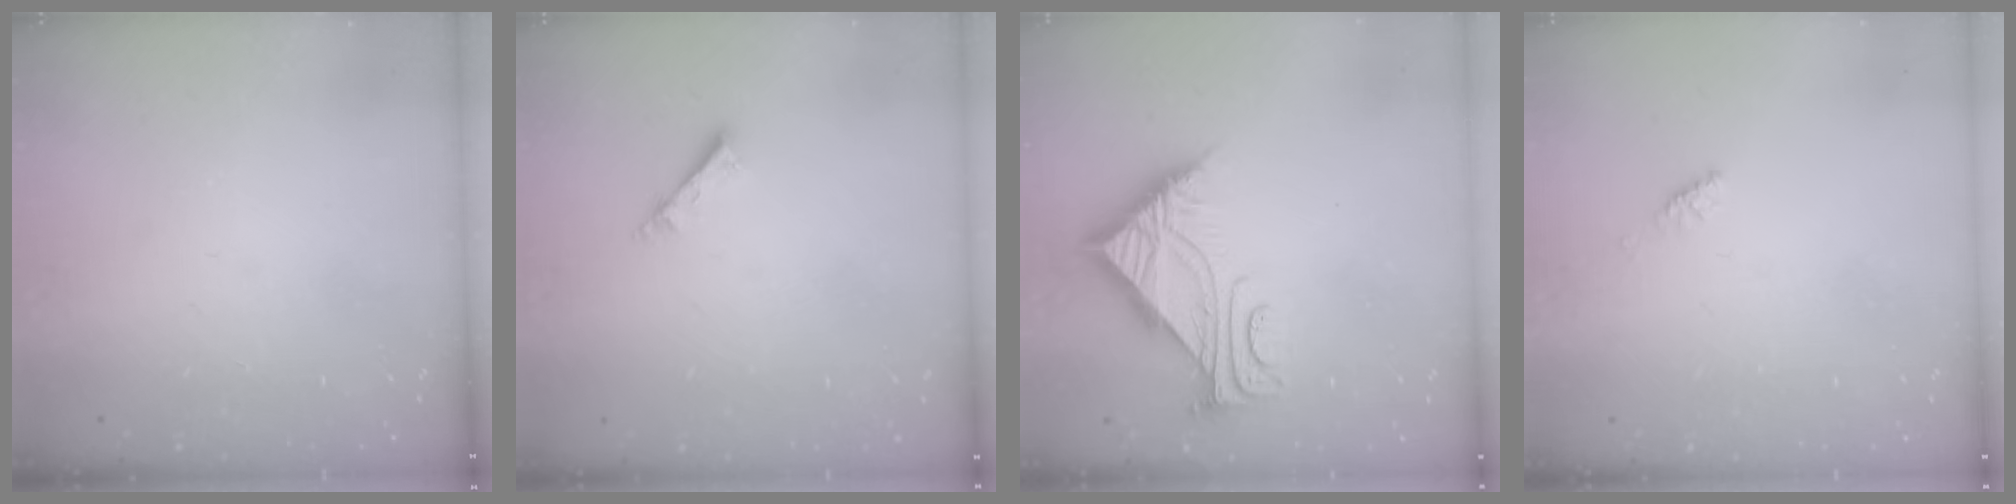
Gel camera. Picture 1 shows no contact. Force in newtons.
{"total": 2.3, "press": 2.3, "slide": 0.1}
{"total": 6.6, "press": 6.6, "slide": 0.8}
{"total": 2.4, "press": 2.3, "slide": 0.7}